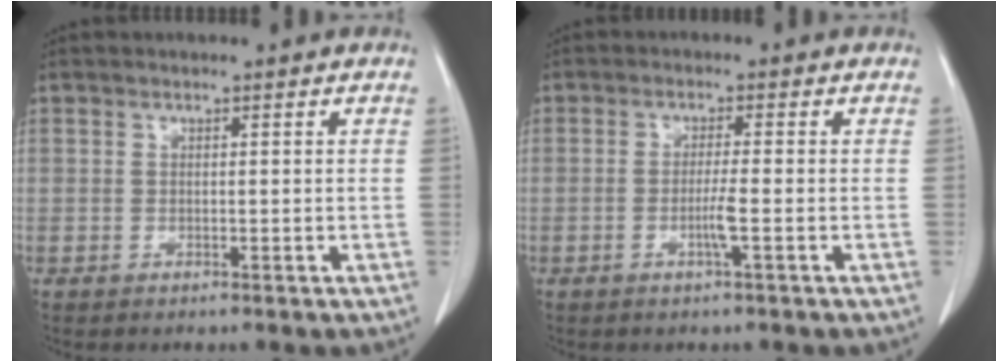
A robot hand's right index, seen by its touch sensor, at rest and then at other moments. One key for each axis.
{"total": 4.1, "fx": -1.3, "fy": -0.4, "fz": 3.8, "tx": -0.074, "ty": -0.006, "tz": -0.025}